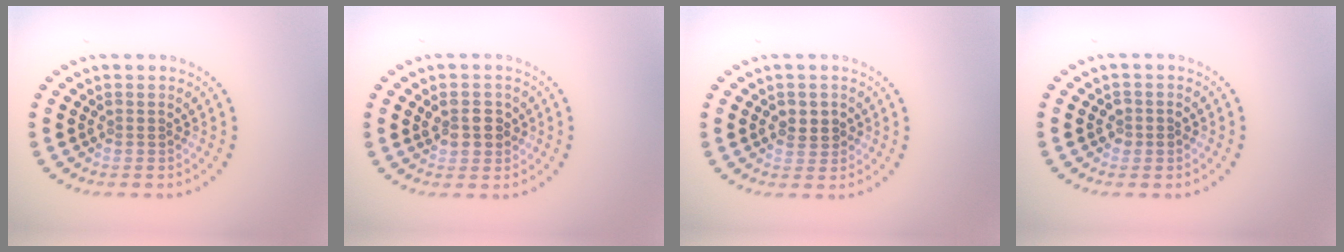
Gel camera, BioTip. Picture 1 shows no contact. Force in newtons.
{"total": 2.6, "press": 2.5, "slide": 0.5}
{"total": 2.0, "press": 2.0, "slide": 0.4}
{"total": 1.2, "press": 1.2, "slide": 0.1}